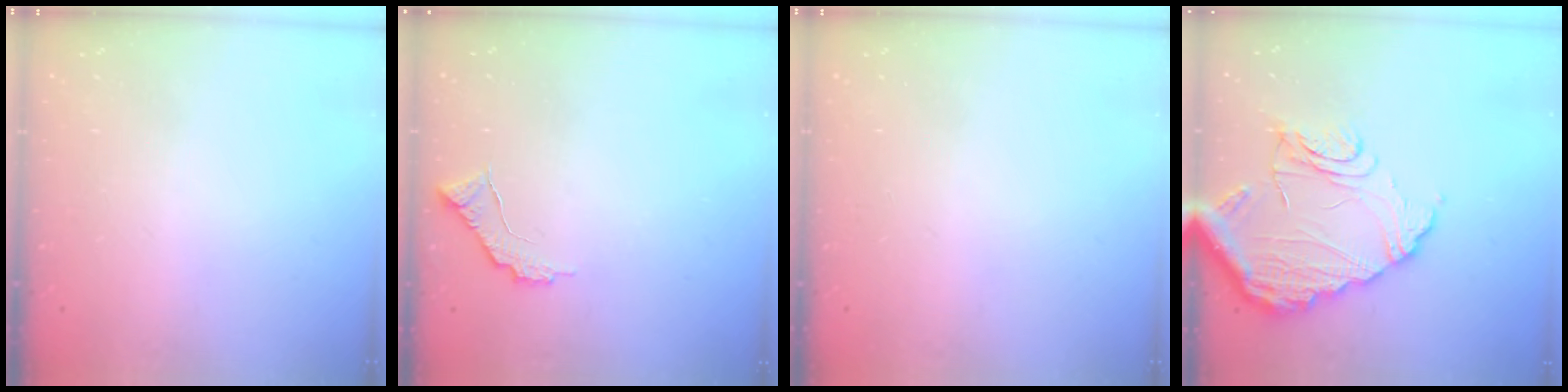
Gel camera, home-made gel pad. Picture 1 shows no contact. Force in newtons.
{"total": 8.3, "press": 8.3, "slide": 0.4}
{"total": 0.0}
{"total": 15.2, "press": 15.1, "slide": 1.5}